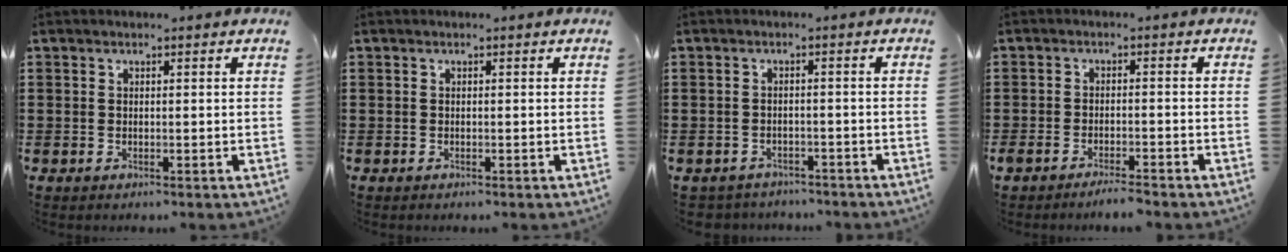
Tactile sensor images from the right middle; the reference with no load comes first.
{"total": 0.0}
{"total": 2.1, "force": [-2.1, 0.3, -0.2], "torque": [-0.006, -0.003, -0.047]}
{"total": 2.5, "force": [-2.4, 0.1, 0.8], "torque": [-0.013, 0.002, -0.047]}